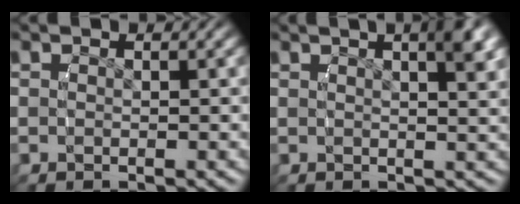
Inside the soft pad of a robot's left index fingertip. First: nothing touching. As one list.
[{"total": 3.2, "force": [1.2, 0.4, 2.9], "torque": [-0.032, 0.010, 0.017]}]